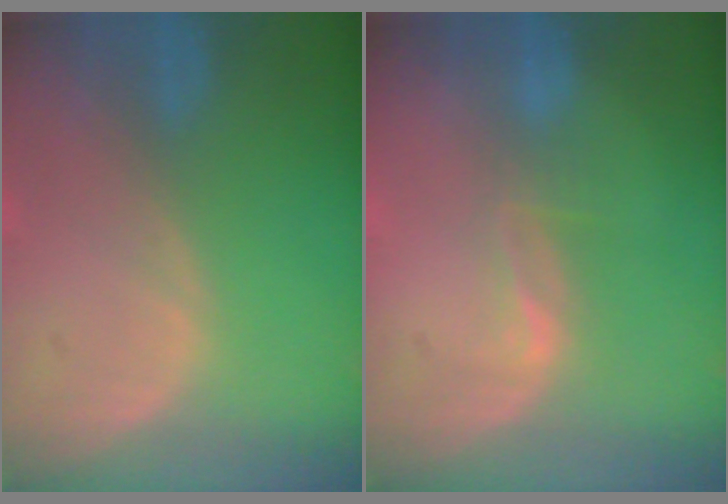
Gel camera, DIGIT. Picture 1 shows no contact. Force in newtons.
{"total": 2.2, "press": 1.7, "slide": 1.4}